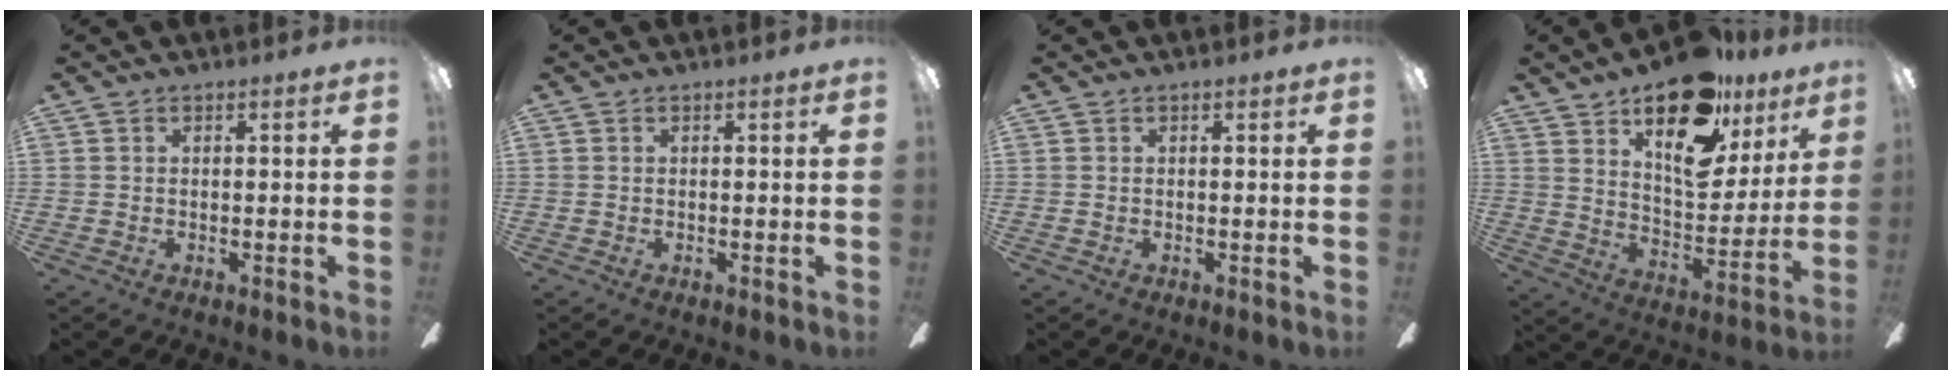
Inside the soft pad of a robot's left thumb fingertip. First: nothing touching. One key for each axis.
{"total": 0.0}
{"total": 0.0}
{"total": 22.6, "fx": 14.5, "fy": 10.8, "fz": 13.5, "tx": -0.190, "ty": -0.084, "tz": 0.246}